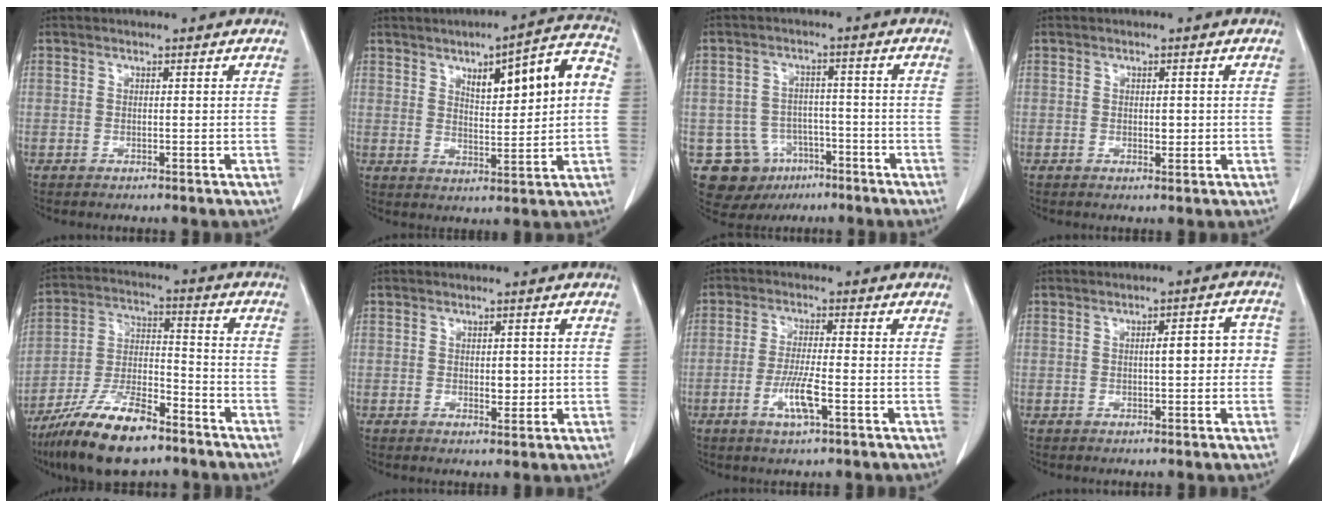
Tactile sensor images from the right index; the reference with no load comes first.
{"total": 11.6, "force": [2.7, 2.6, 11.0], "torque": [-0.154, 0.029, 0.043]}
{"total": 10.5, "force": [-5.0, 9.0, 2.2], "torque": [-0.045, 0.026, -0.061]}
{"total": 1.5, "force": [-0.1, 0.8, 1.3], "torque": [-0.021, -0.001, 0.001]}
{"total": 15.5, "force": [-11.0, 4.3, 10.0], "torque": [-0.202, -0.008, -0.199]}
{"total": 2.4, "force": [-0.2, 1.2, 2.0], "torque": [-0.029, -0.001, 0.002]}
{"total": 5.9, "force": [-2.4, 0.5, 5.4], "torque": [-0.106, -0.008, -0.044]}
{"total": 5.1, "force": [-0.1, 1.5, 4.9], "torque": [-0.066, 0.029, -0.001]}